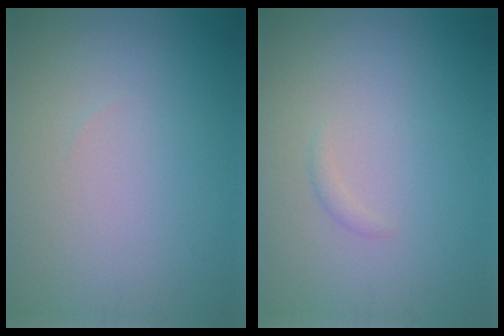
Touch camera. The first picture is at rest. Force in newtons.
{"total": 0.6, "press": 0.6, "slide": 0.0}